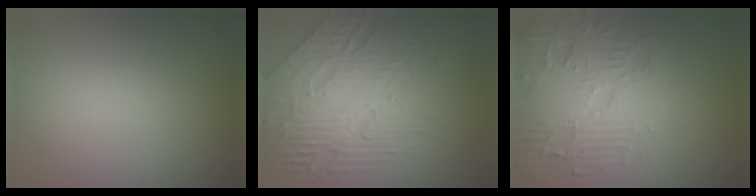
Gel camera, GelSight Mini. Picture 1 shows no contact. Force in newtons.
{"total": 8.3, "press": 5.7, "slide": 6.1}
{"total": 4.6, "press": 4.4, "slide": 1.2}